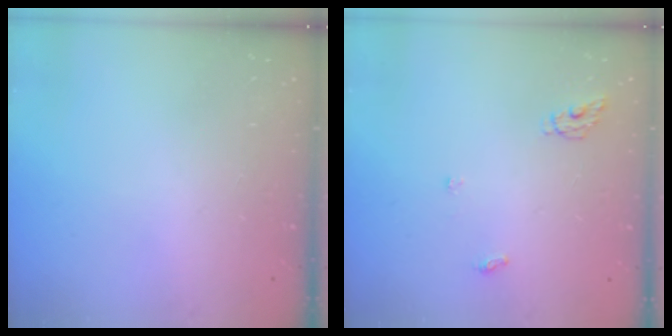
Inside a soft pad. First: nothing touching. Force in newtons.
{"total": 5.0, "press": 5.0, "slide": 0.3}